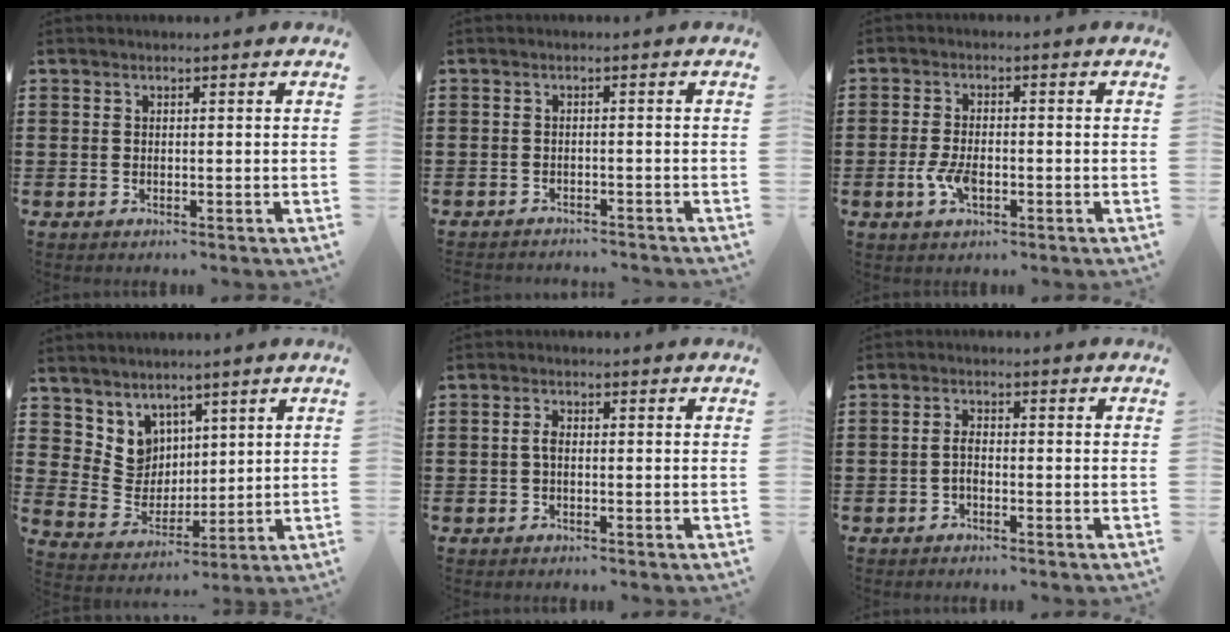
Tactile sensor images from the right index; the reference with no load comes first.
{"total": 1.7, "force": [-1.7, 0.0, 0.0], "torque": [-0.005, -0.002, -0.036]}
{"total": 4.3, "force": [-1.4, 2.0, 3.6], "torque": [-0.082, -0.002, -0.029]}
{"total": 6.6, "force": [3.8, 5.3, 1.0], "torque": [-0.056, -0.015, 0.076]}
{"total": 1.8, "force": [-0.2, 0.8, 1.6], "torque": [-0.038, -0.002, -0.007]}
{"total": 1.9, "force": [-0.8, 0.9, 1.5], "torque": [-0.039, -0.001, -0.018]}